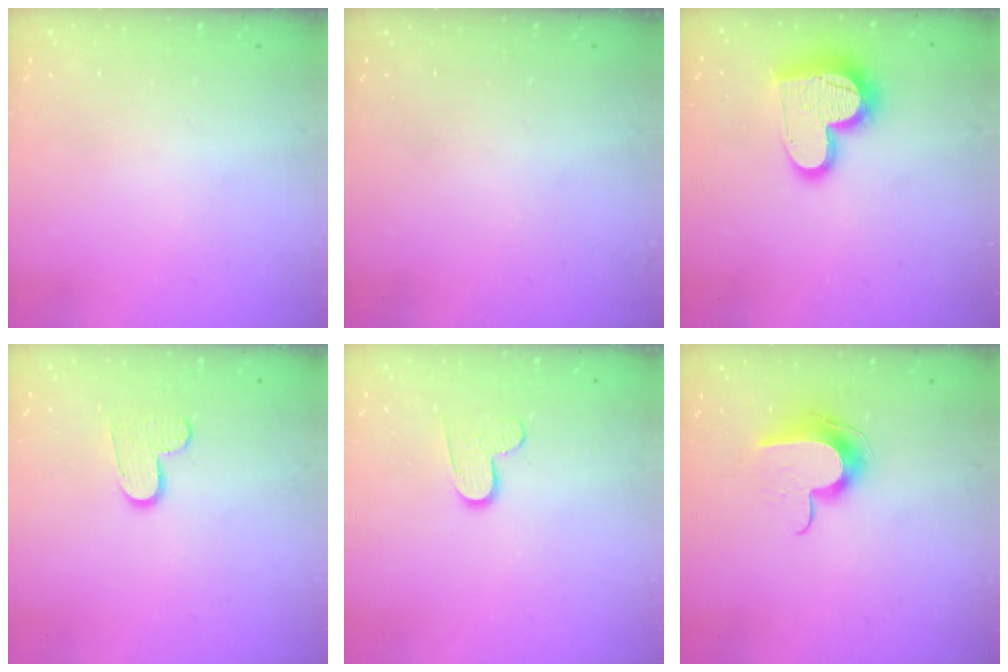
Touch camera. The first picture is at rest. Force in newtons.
{"total": 0.0}
{"total": 15.2, "press": 15.1, "slide": 1.4}
{"total": 8.3, "press": 8.3, "slide": 0.6}
{"total": 7.0, "press": 7.0, "slide": 0.3}
{"total": 9.9, "press": 9.9, "slide": 0.1}